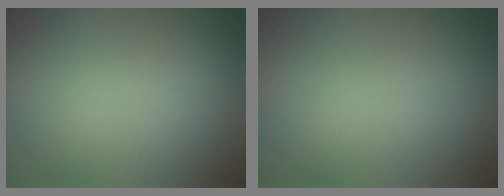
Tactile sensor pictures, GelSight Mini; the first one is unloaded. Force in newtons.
{"total": 0.0}